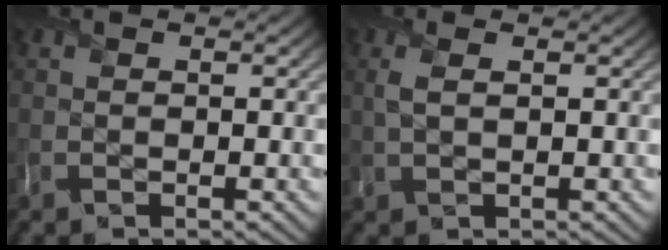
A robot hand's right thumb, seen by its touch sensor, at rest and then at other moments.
{"total": 2.1, "force": [0.8, 0.7, 1.8], "torque": [-0.042, 0.003, 0.017]}